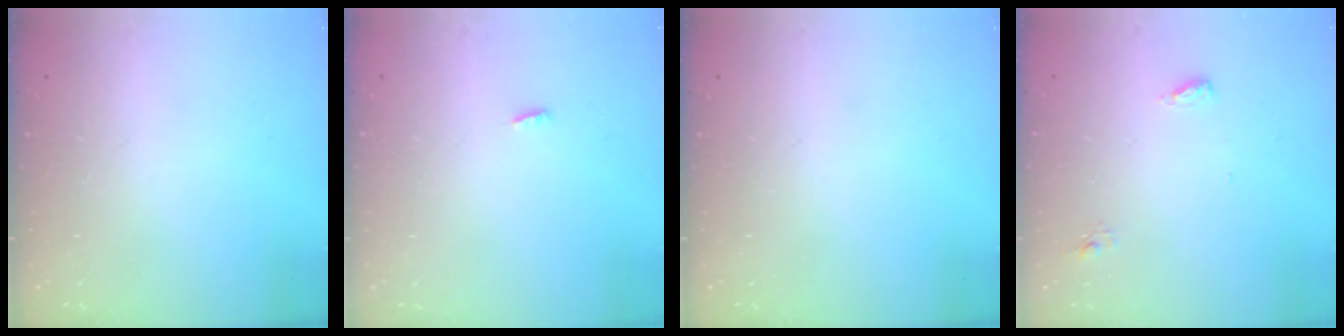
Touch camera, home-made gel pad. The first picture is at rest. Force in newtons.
{"total": 2.3, "press": 2.1, "slide": 0.8}
{"total": 0.0}
{"total": 4.7, "press": 4.5, "slide": 1.1}